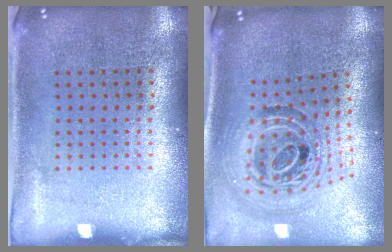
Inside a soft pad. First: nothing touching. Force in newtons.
{"total": 1.8, "press": 1.5, "slide": 1.0}